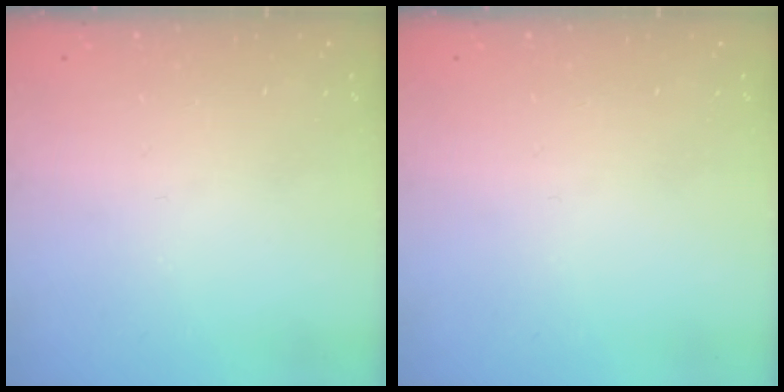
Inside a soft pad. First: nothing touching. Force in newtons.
{"total": 0.0}